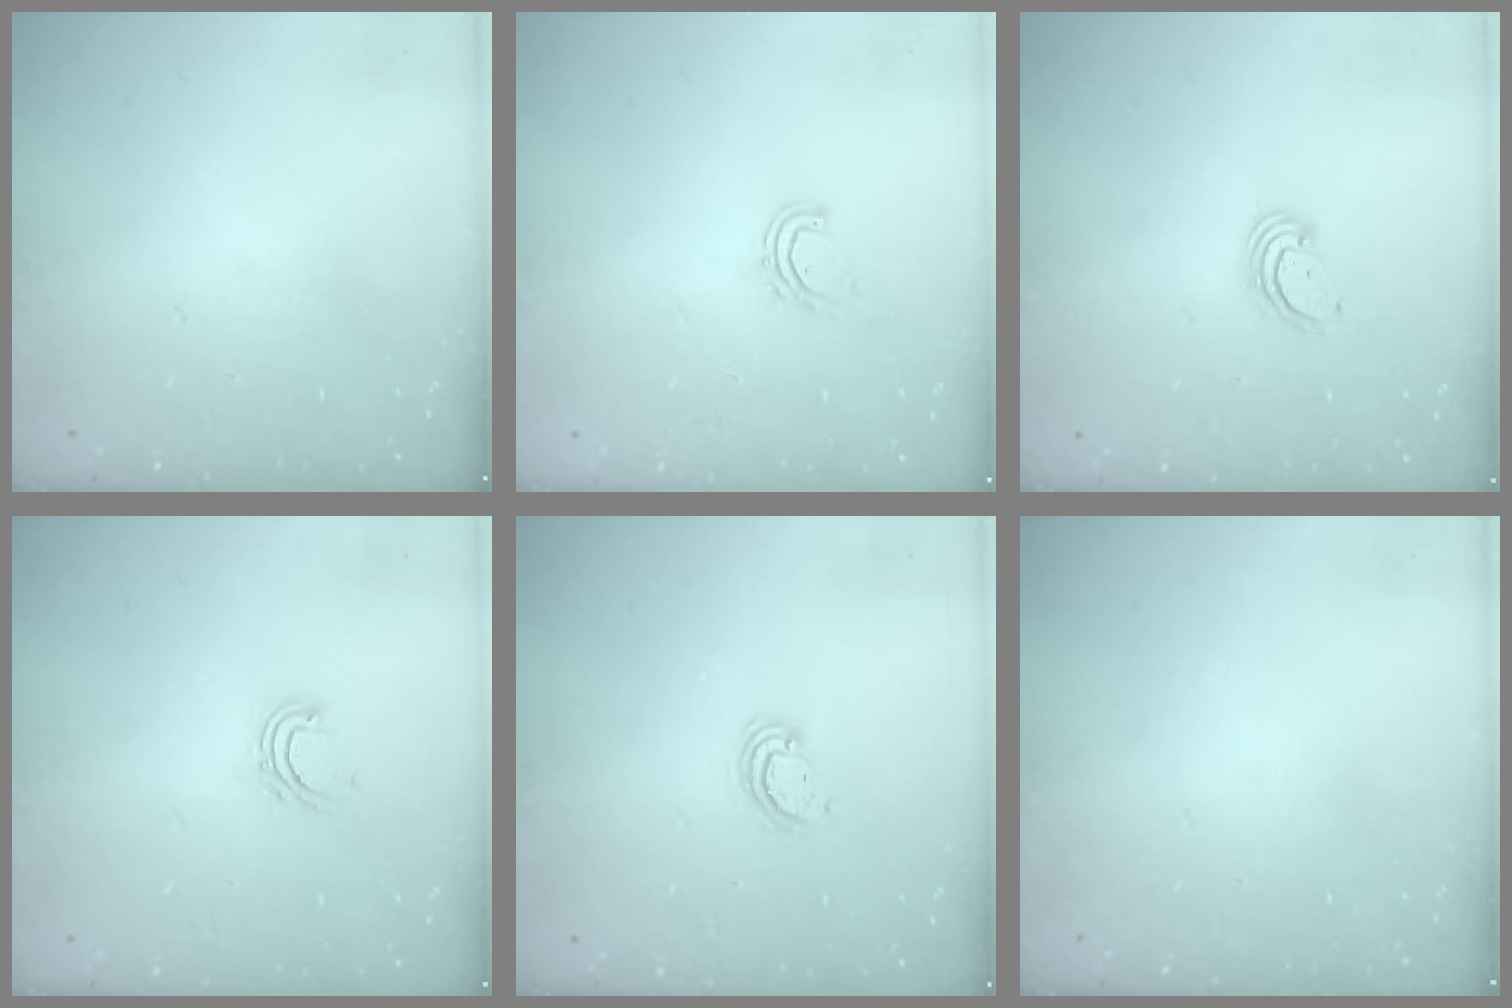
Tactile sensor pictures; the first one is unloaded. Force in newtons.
{"total": 5.0, "press": 4.8, "slide": 1.0}
{"total": 2.5, "press": 2.5, "slide": 0.3}
{"total": 5.7, "press": 5.7, "slide": 0.6}
{"total": 3.0, "press": 2.9, "slide": 0.3}
{"total": 0.0}